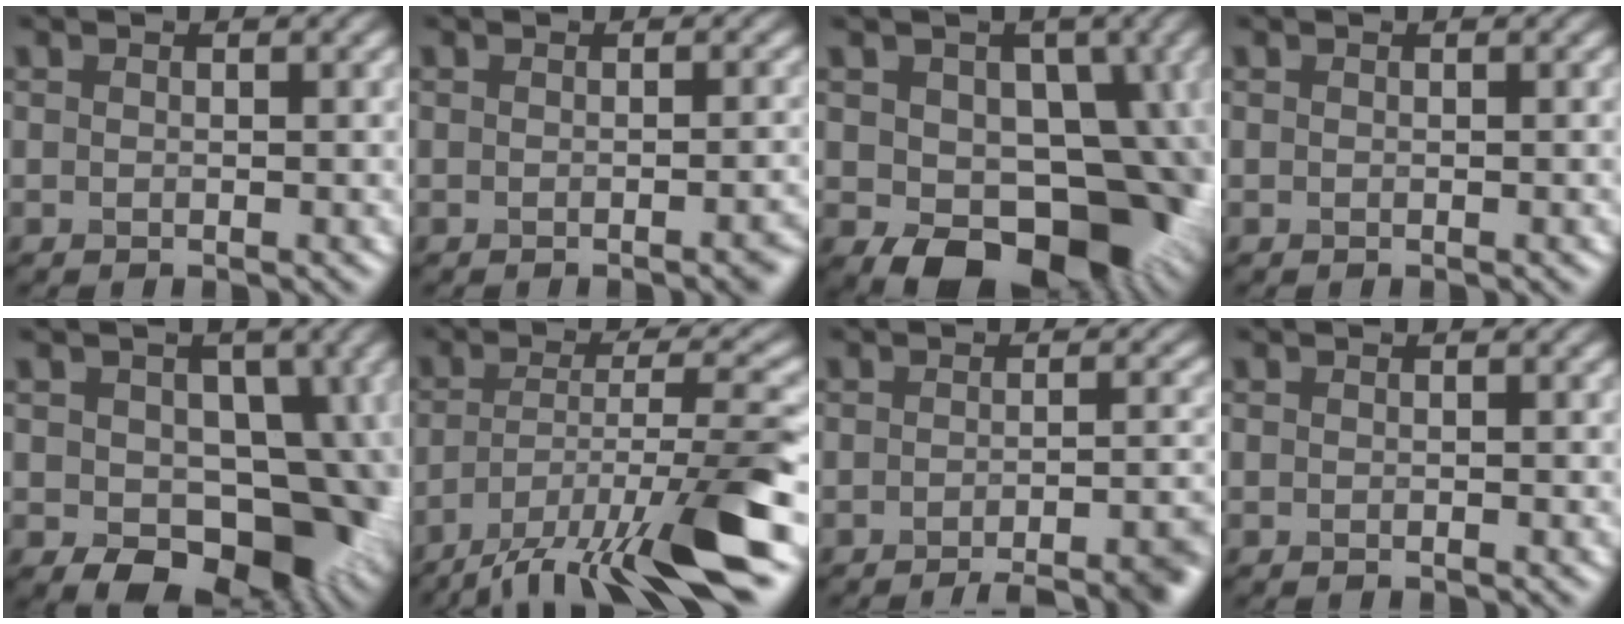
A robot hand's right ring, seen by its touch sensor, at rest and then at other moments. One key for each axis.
{"total": 2.0, "fx": -0.9, "fy": 0.5, "fz": 1.7, "tx": -0.013, "ty": 0.002, "tz": -0.013}
{"total": 10.9, "fx": -2.8, "fy": 7.2, "fz": 7.6, "tx": -0.070, "ty": -0.004, "tz": -0.053}
{"total": 0.0}
{"total": 9.5, "fx": -1.8, "fy": 6.5, "fz": 6.7, "tx": -0.062, "ty": -0.009, "tz": -0.034}
{"total": 11.6, "fx": -7.1, "fy": 2.6, "fz": 8.9, "tx": -0.153, "ty": -0.001, "tz": -0.122}
{"total": 6.6, "fx": -4.5, "fy": 1.6, "fz": 4.6, "tx": -0.044, "ty": -0.001, "tz": -0.054}
{"total": 0.0}